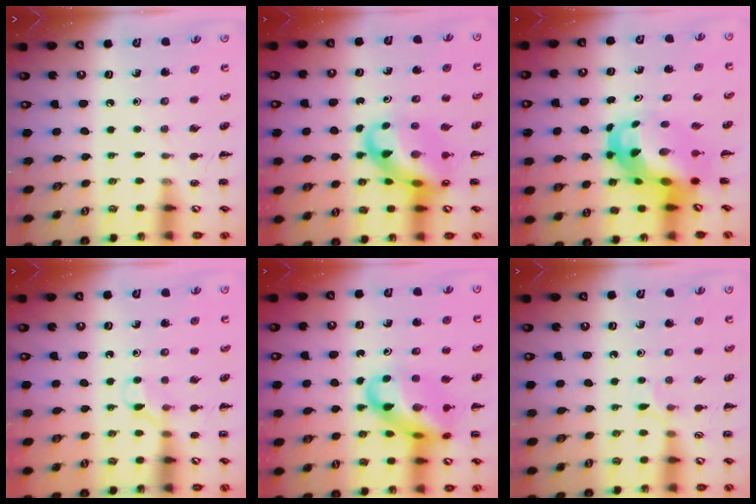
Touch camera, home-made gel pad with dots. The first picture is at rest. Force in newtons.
{"total": 12.6, "press": 12.1, "slide": 3.4}
{"total": 9.2, "press": 8.9, "slide": 2.4}
{"total": 5.0, "press": 4.8, "slide": 1.6}
{"total": 15.9, "press": 15.4, "slide": 3.8}
{"total": 4.7, "press": 4.5, "slide": 1.4}